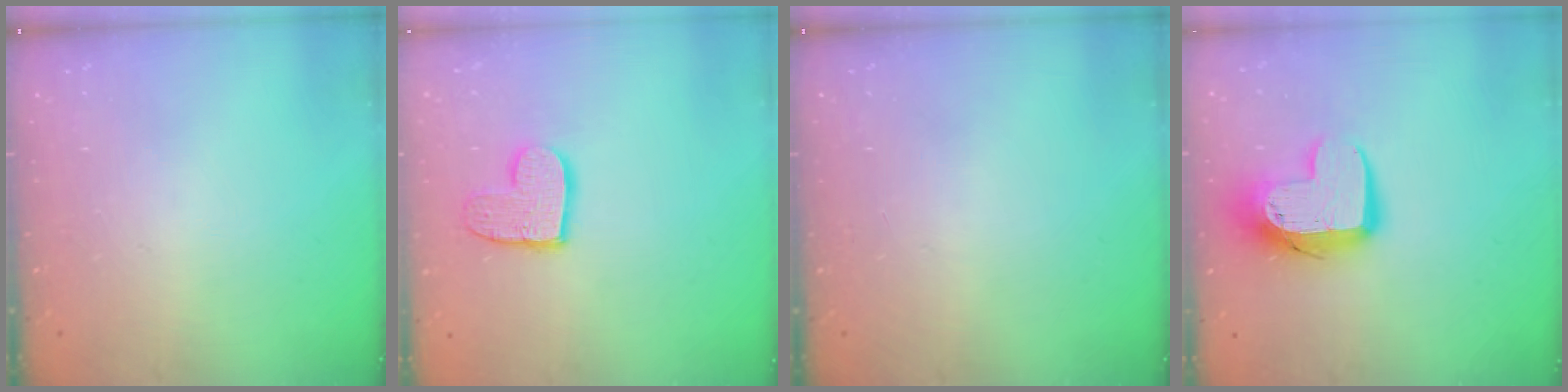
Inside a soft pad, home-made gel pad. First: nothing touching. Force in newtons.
{"total": 10.1, "press": 10.0, "slide": 0.5}
{"total": 0.0}
{"total": 11.0, "press": 10.9, "slide": 0.9}